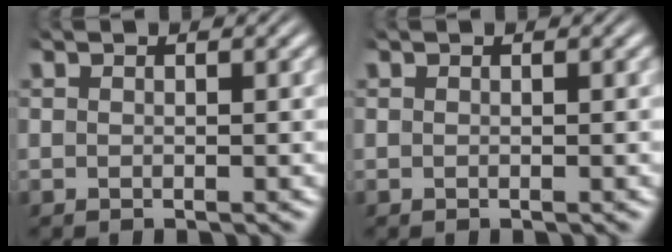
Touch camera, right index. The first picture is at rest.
{"total": 0.0}